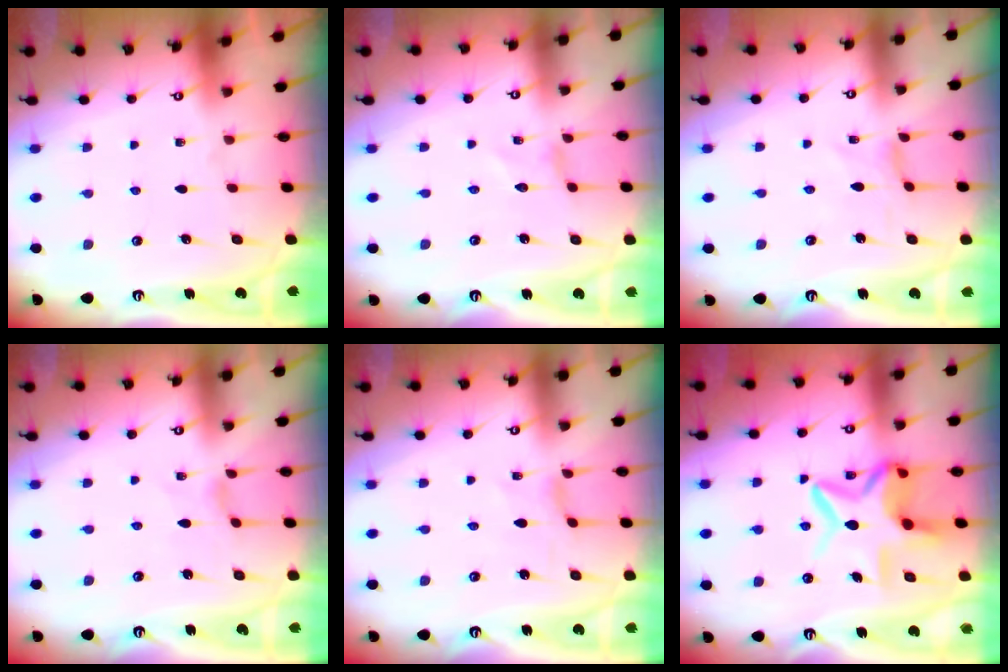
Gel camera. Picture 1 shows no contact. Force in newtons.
{"total": 0.0}
{"total": 0.0}
{"total": 1.2, "press": 1.2, "slide": 0.3}
{"total": 2.0, "press": 2.0, "slide": 0.4}
{"total": 12.4, "press": 12.3, "slide": 1.5}